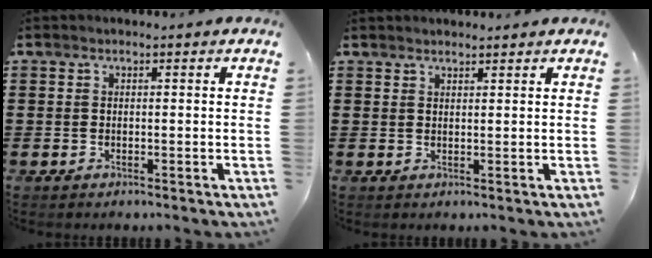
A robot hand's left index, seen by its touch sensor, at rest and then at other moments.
{"total": 1.4, "force": [1.3, 0.1, 0.2], "torque": [-0.005, 0.000, 0.026]}